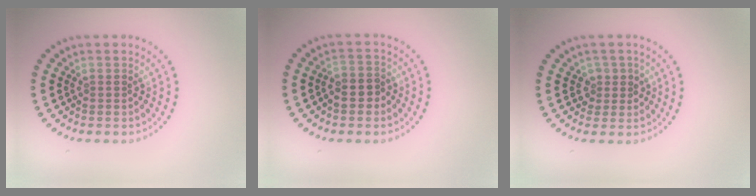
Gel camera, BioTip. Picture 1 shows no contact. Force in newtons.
{"total": 1.7, "press": 1.6, "slide": 0.8}
{"total": 1.5, "press": 1.3, "slide": 0.7}